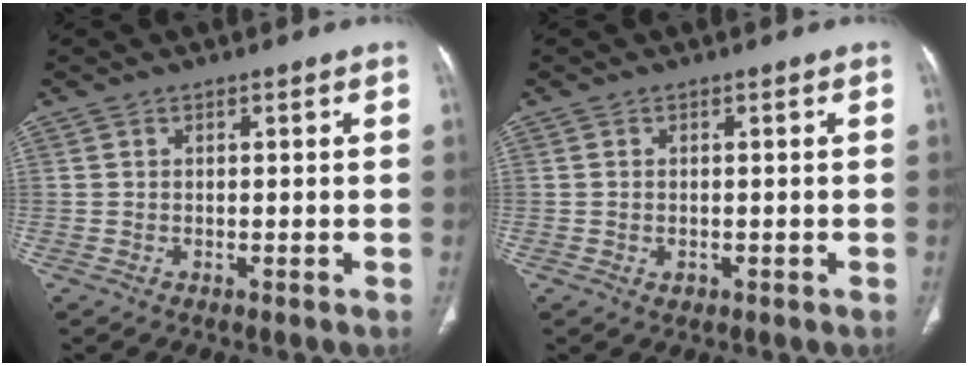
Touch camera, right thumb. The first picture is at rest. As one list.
[{"total": 1.3, "force": [-0.3, 1.0, 0.8], "torque": [-0.011, 0.004, -0.001]}]